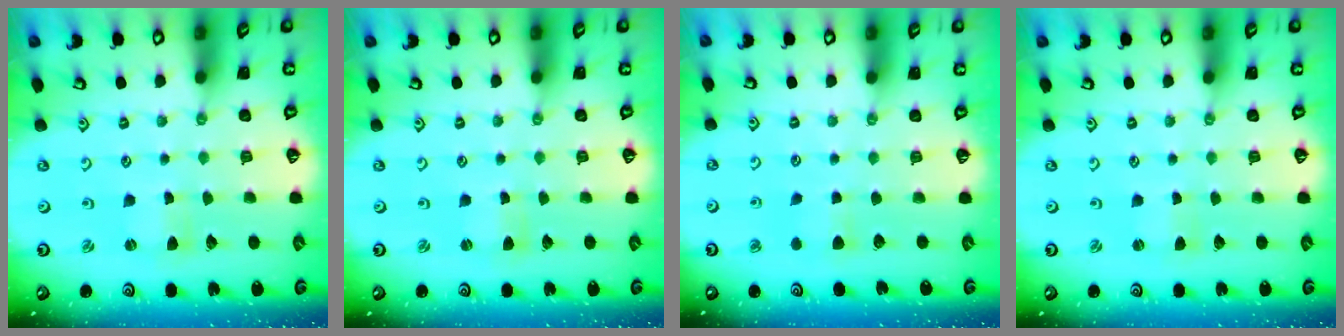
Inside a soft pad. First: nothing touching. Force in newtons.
{"total": 0.7, "press": 0.7, "slide": 0.1}
{"total": 5.8, "press": 5.8, "slide": 0.5}
{"total": 0.0}